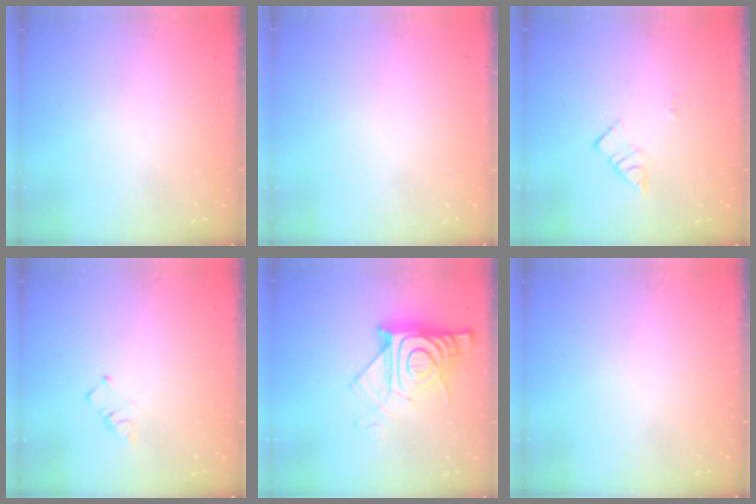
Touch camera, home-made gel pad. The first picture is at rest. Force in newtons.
{"total": 1.6, "press": 1.6, "slide": 0.1}
{"total": 7.9, "press": 7.9, "slide": 0.4}
{"total": 1.5, "press": 1.5, "slide": 0.3}
{"total": 13.7, "press": 13.7, "slide": 1.4}
{"total": 0.0}